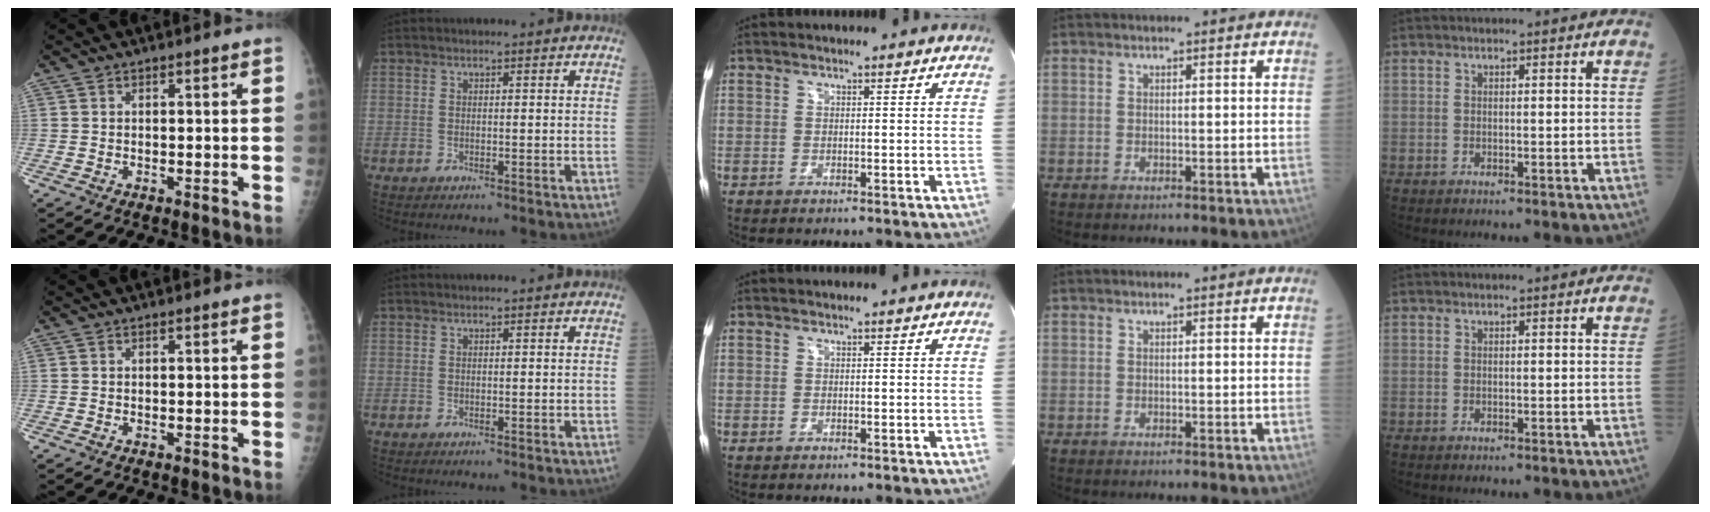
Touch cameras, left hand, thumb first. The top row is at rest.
{}